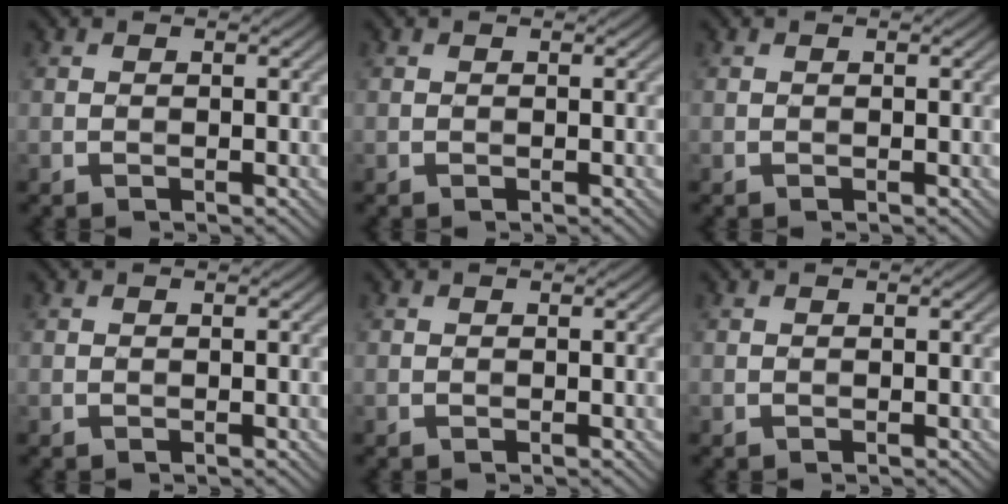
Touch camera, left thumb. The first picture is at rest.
{"total": 0.0}
{"total": 0.0}
{"total": 0.0}
{"total": 0.0}
{"total": 0.0}